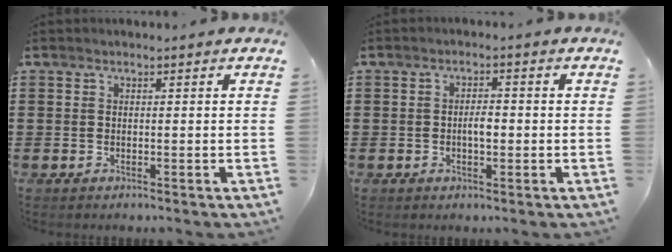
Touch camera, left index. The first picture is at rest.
{"total": 2.5, "force": [-0.3, 1.0, 2.3], "torque": [-0.036, 0.001, -0.009]}